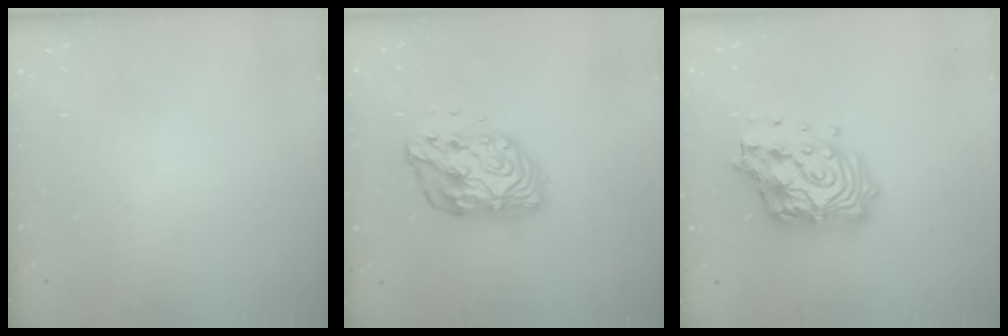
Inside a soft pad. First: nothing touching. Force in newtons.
{"total": 13.2, "press": 13.2, "slide": 0.9}
{"total": 17.2, "press": 17.1, "slide": 1.6}